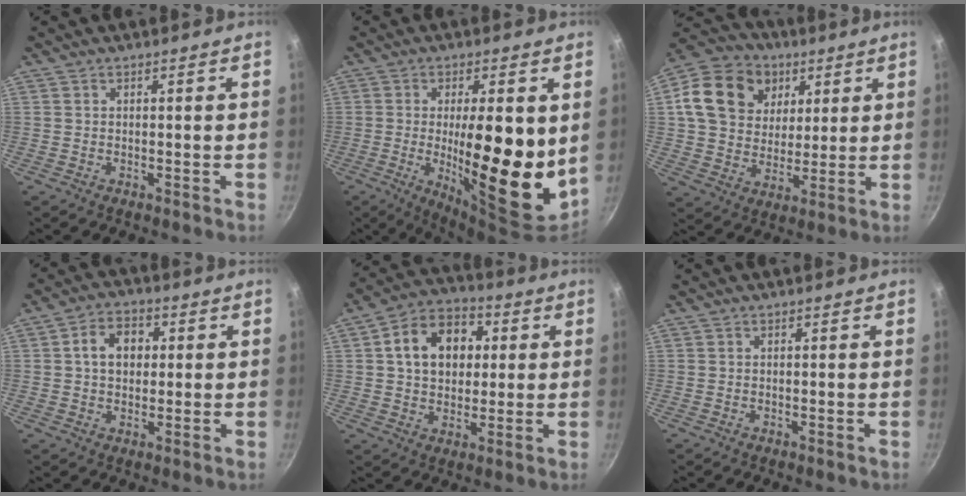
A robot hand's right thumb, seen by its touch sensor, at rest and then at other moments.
{"total": 18.5, "force": [0.2, 5.4, 17.7], "torque": [-0.253, -0.027, 0.006]}
{"total": 17.9, "force": [5.6, 14.4, 9.0], "torque": [-0.149, 0.005, 0.091]}
{"total": 7.3, "force": [1.2, 5.6, 4.6], "torque": [-0.049, 0.012, 0.011]}
{"total": 13.7, "force": [2.9, 10.2, 8.6], "torque": [-0.109, 0.019, 0.035]}
{"total": 0.0}